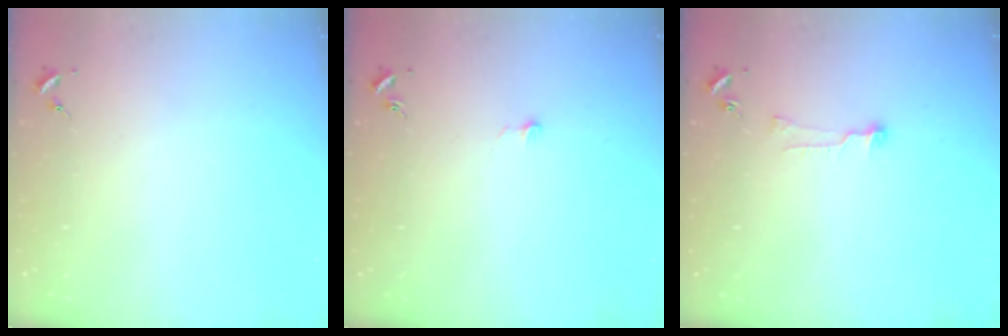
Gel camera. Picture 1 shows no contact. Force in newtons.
{"total": 2.9, "press": 2.9, "slide": 0.2}
{"total": 5.9, "press": 5.9, "slide": 0.5}